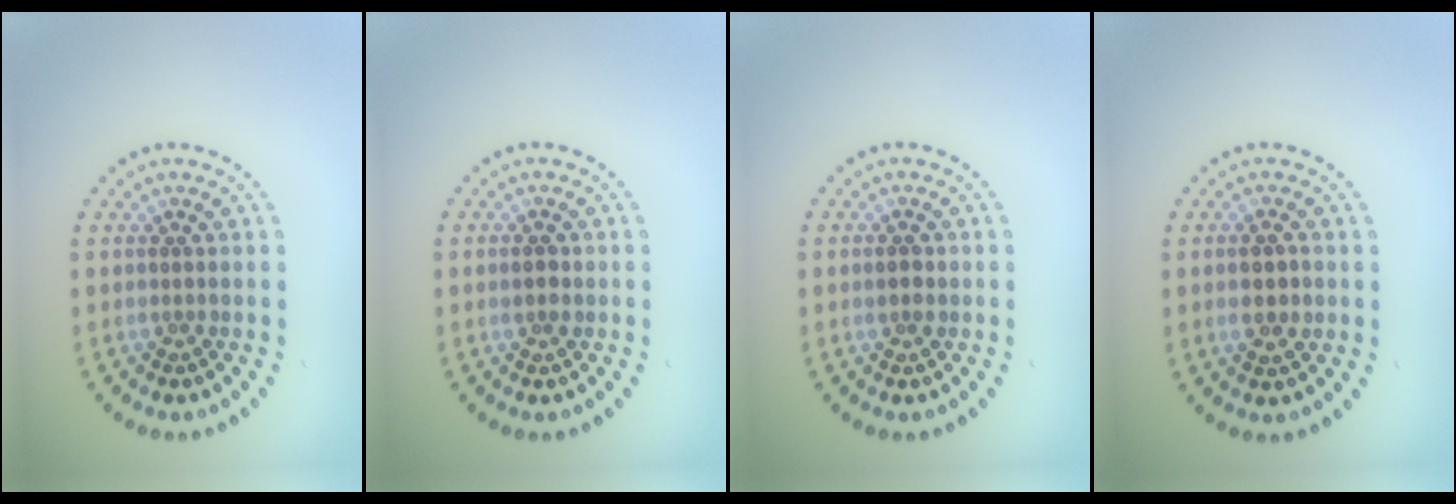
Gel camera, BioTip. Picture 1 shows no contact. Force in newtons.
{"total": 1.2, "press": 1.2, "slide": 0.2}
{"total": 1.2, "press": 1.2, "slide": 0.2}
{"total": 2.0, "press": 2.0, "slide": 0.2}